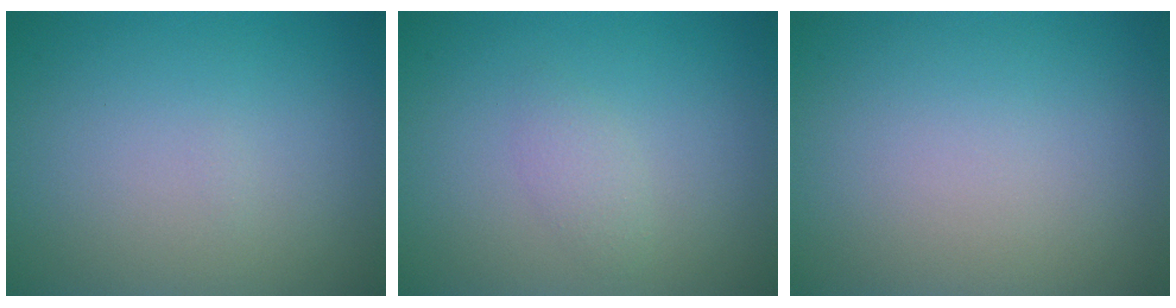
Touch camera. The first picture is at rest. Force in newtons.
{"total": 1.2, "press": 1.2, "slide": 0.1}
{"total": 0.0}